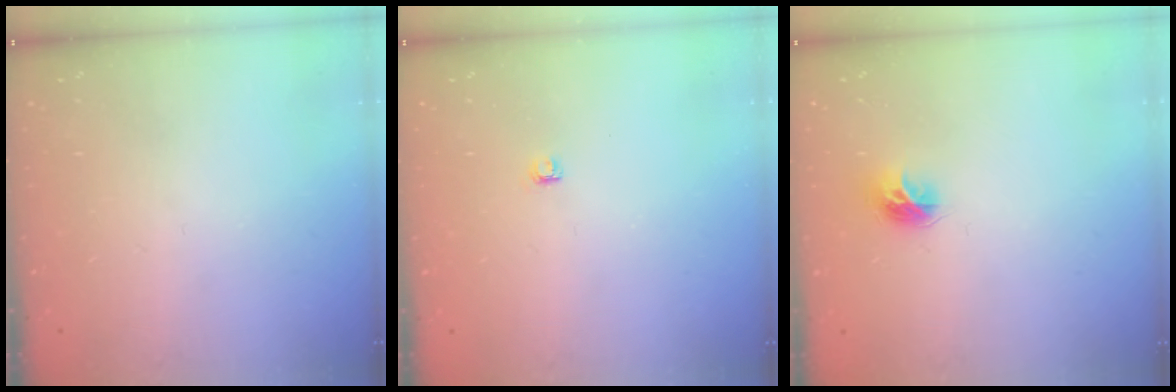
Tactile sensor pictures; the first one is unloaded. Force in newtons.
{"total": 2.8, "press": 2.8, "slide": 0.4}
{"total": 7.5, "press": 7.5, "slide": 0.4}